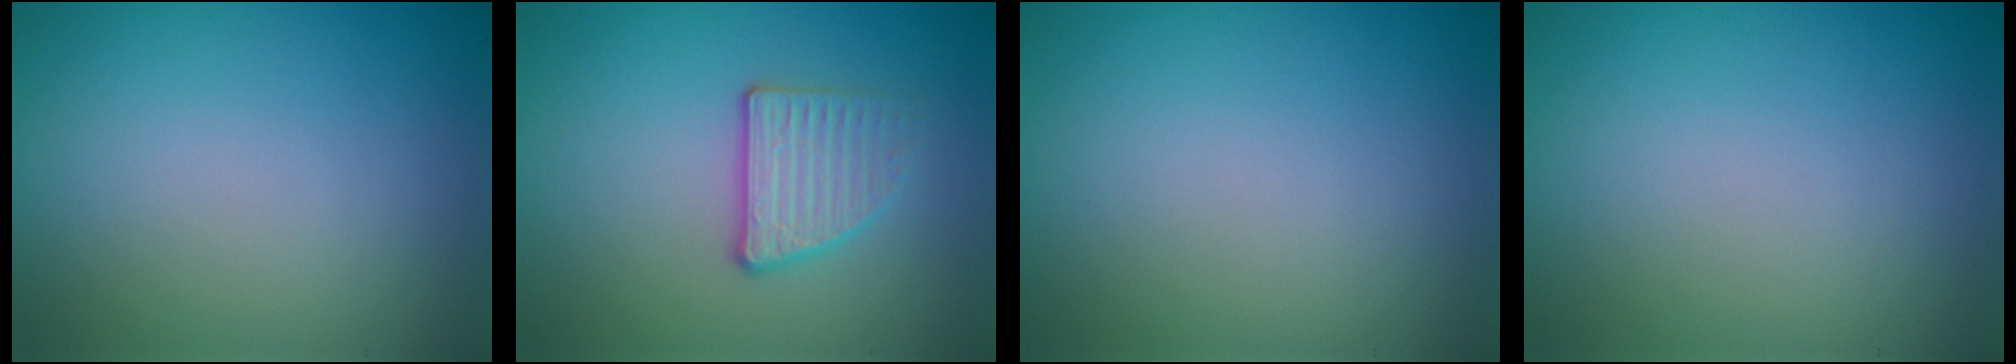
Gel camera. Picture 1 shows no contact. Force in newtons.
{"total": 2.8, "press": 2.3, "slide": 1.5}
{"total": 0.0}
{"total": 0.0}